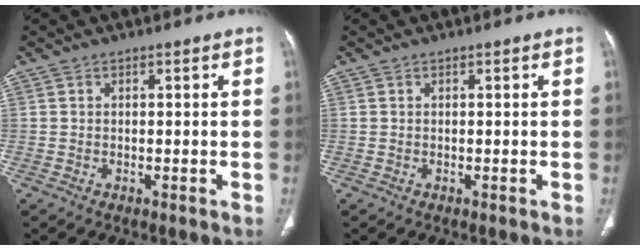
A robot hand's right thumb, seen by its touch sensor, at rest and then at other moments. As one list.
[{"total": 0.0}]